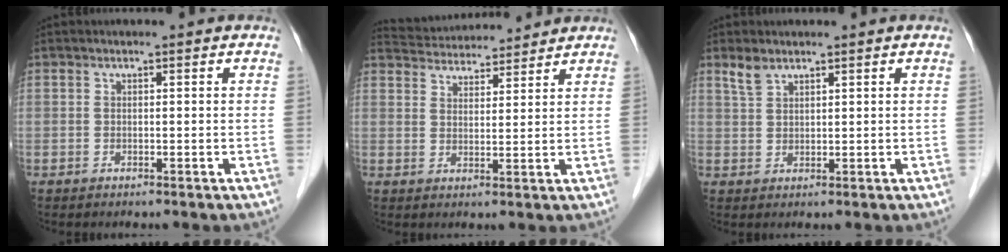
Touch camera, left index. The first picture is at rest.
{"total": 10.2, "force": [9.9, 1.6, 2.1], "torque": [-0.040, 0.026, 0.152]}
{"total": 2.3, "force": [1.9, 0.9, 0.9], "torque": [-0.024, 0.006, 0.043]}